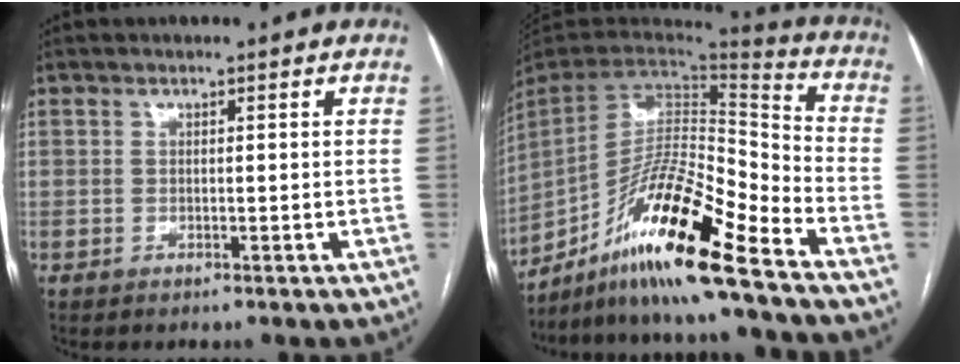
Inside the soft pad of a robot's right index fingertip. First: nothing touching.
{"total": 18.5, "force": [-12.8, 0.7, 13.3], "torque": [-0.262, -0.007, -0.233]}